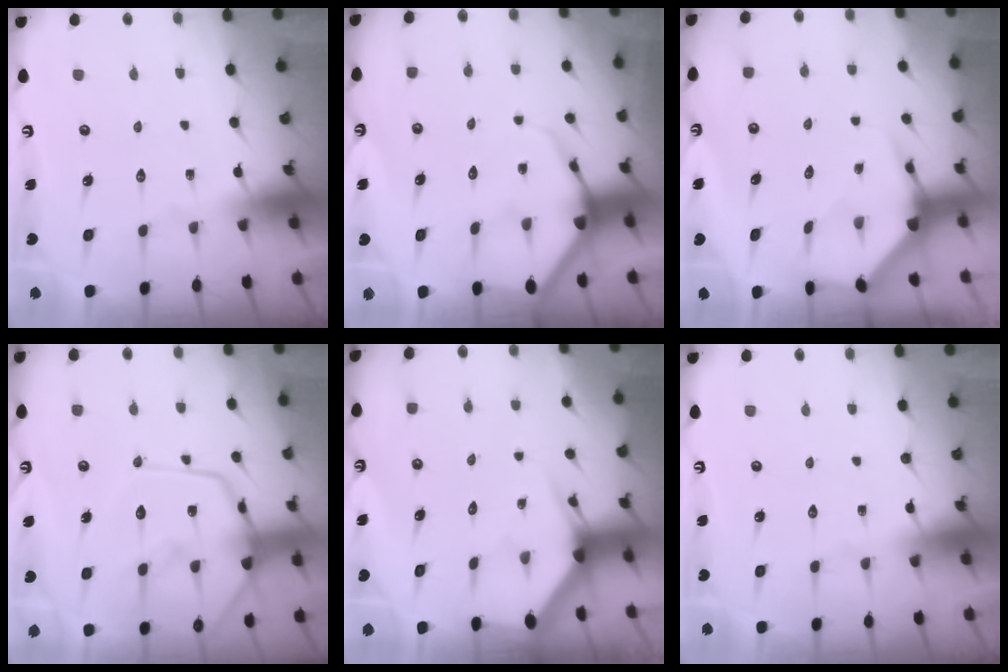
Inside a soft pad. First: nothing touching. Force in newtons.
{"total": 5.5, "press": 5.5, "slide": 0.6}
{"total": 4.0, "press": 4.0, "slide": 0.4}
{"total": 17.7, "press": 17.6, "slide": 1.6}
{"total": 2.9, "press": 2.9, "slide": 0.1}
{"total": 0.0}